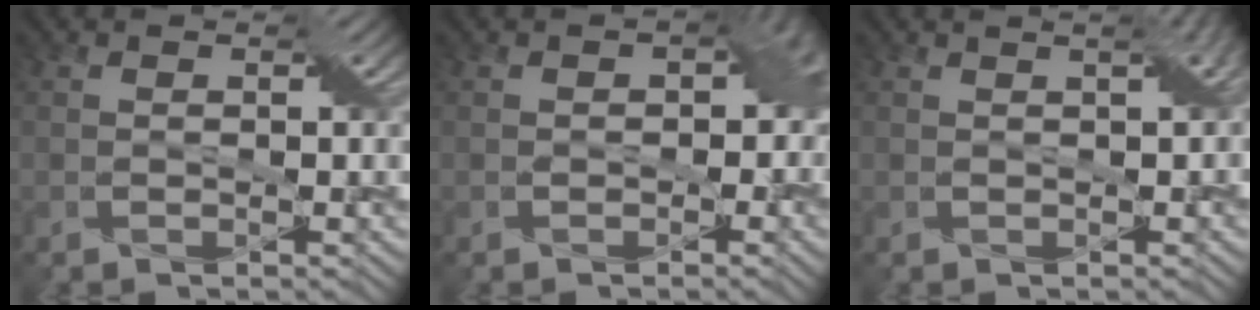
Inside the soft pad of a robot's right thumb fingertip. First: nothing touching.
{"total": 4.6, "force": [-0.3, 3.4, 3.0], "torque": [-0.036, -0.006, -0.006]}
{"total": 3.7, "force": [1.8, 1.2, 3.1], "torque": [-0.038, 0.019, 0.009]}